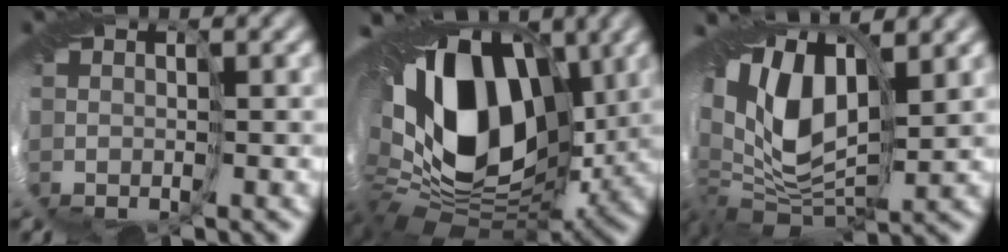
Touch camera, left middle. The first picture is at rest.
{"total": 18.7, "force": [2.3, 13.0, 13.3], "torque": [-0.243, -0.009, 0.046]}
{"total": 14.5, "force": [2.2, 9.2, 11.0], "torque": [-0.208, -0.016, 0.049]}